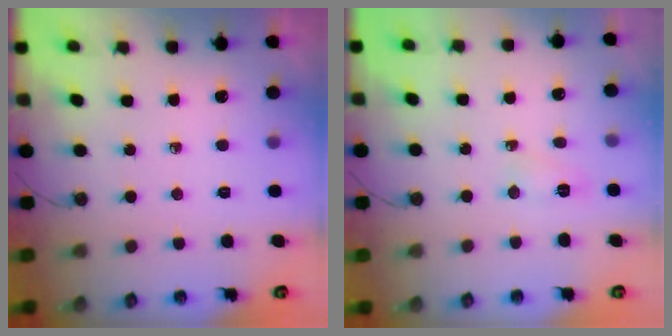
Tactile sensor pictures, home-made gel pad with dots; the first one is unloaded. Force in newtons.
{"total": 3.7, "press": 3.7, "slide": 0.4}